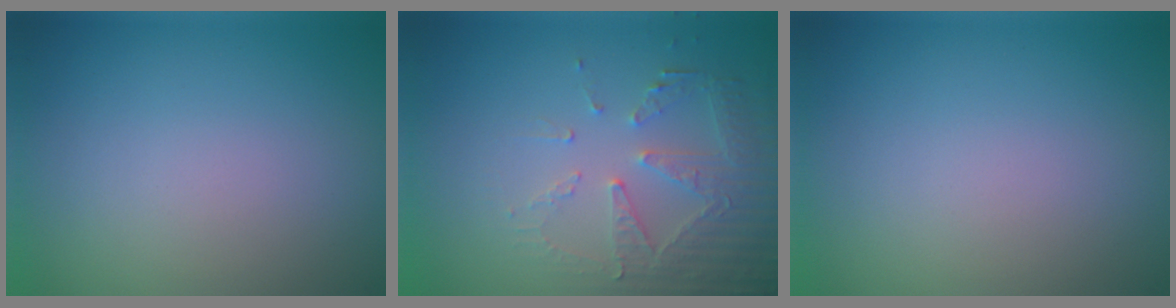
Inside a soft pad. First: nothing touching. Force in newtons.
{"total": 5.3, "press": 3.7, "slide": 3.8}
{"total": 0.0}